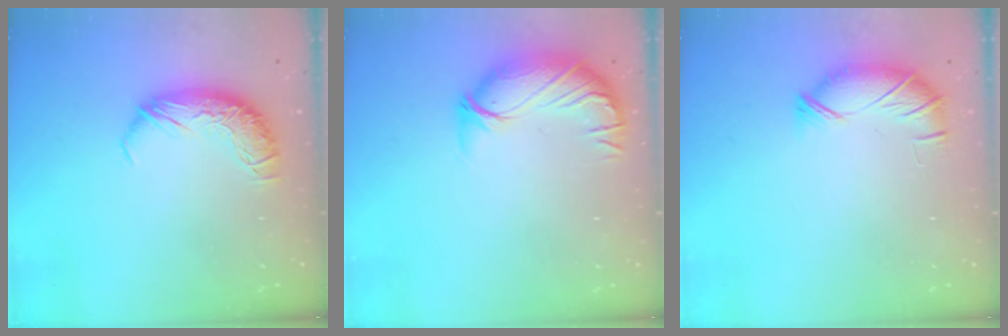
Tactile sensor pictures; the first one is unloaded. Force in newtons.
{"total": 3.2, "press": 2.4, "slide": 2.1}
{"total": 4.8, "press": 4.6, "slide": 1.2}